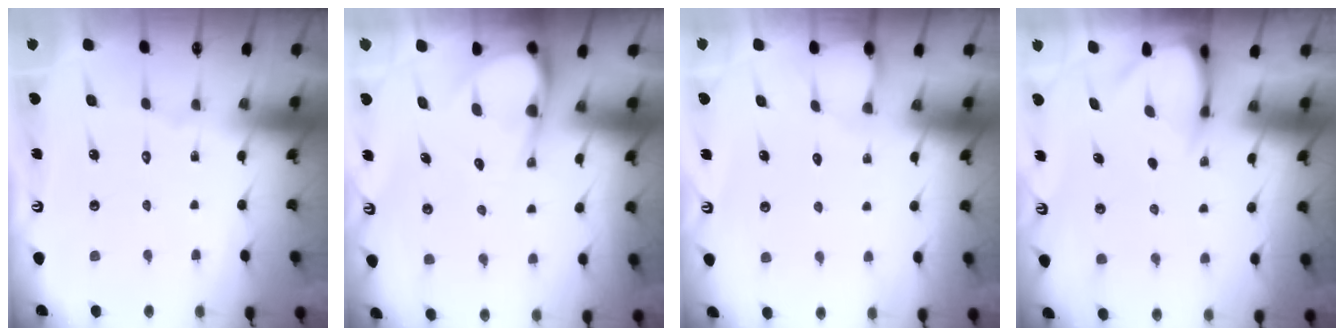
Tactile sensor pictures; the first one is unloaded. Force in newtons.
{"total": 5.0, "press": 5.0, "slide": 0.7}
{"total": 2.5, "press": 2.4, "slide": 0.4}
{"total": 3.7, "press": 3.7, "slide": 0.2}